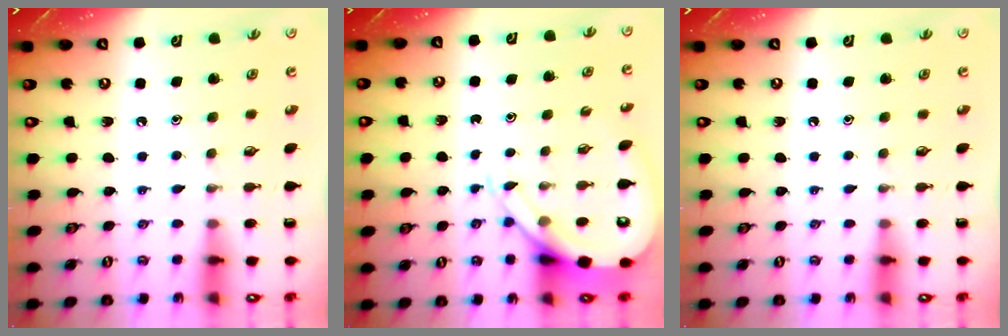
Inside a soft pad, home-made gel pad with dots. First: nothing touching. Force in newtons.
{"total": 9.2, "press": 9.2, "slide": 0.9}
{"total": 0.0}